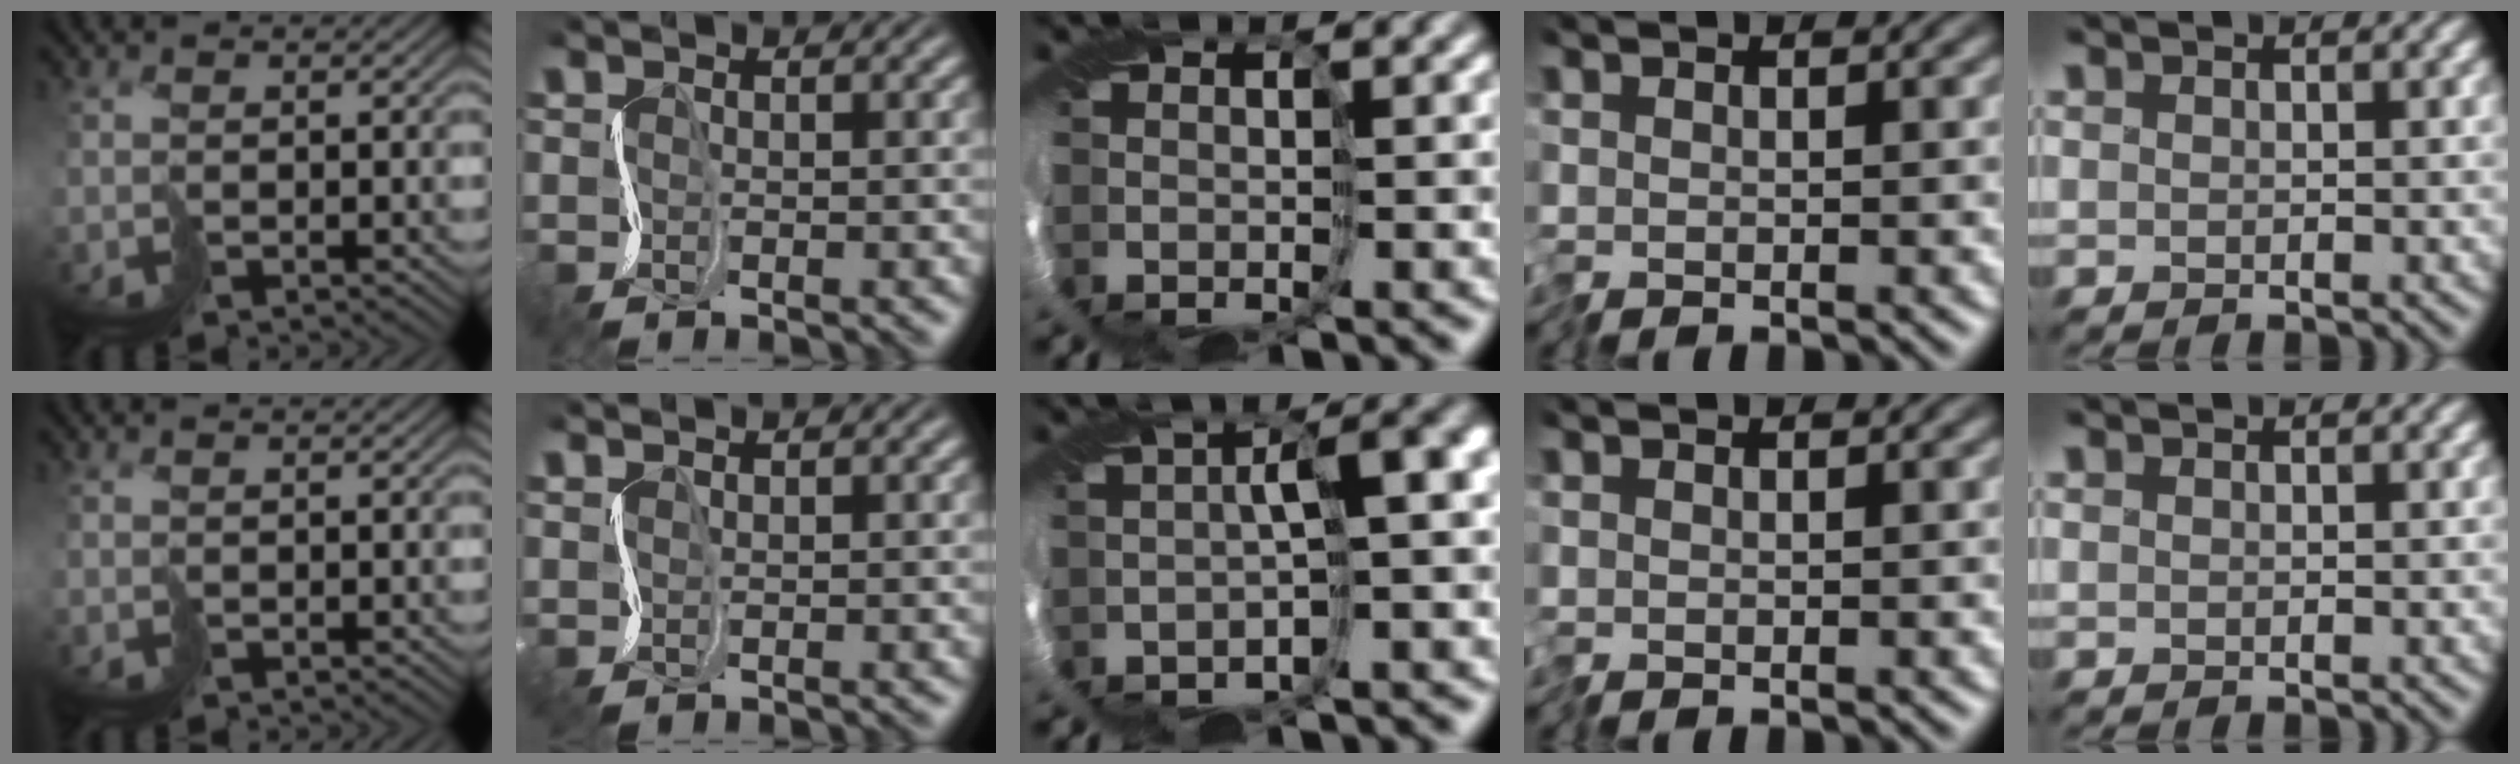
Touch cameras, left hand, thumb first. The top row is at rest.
{"index": {"total": 1.5, "force": [1.3, -0.5, -0.6], "torque": [0.001, 0.000, 0.023]}, "middle": {"total": 4.0, "force": [-0.2, 0.3, 4.0], "torque": [-0.047, 0.014, -0.003]}}